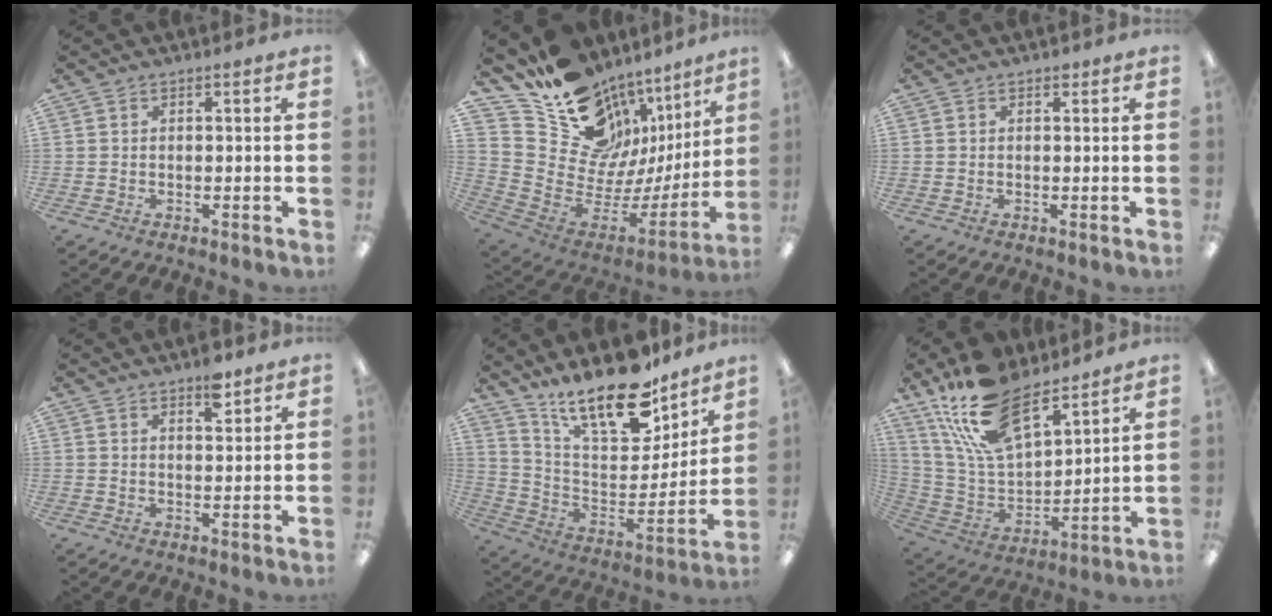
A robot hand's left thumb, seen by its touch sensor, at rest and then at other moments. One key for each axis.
{"total": 15.7, "fx": 10.7, "fy": 10.2, "fz": 5.4, "tx": -0.083, "ty": -0.110, "tz": 0.213}
{"total": 0.7, "fx": 0.5, "fy": 0.4, "fz": 0.2, "tx": -0.005, "ty": 0.002, "tz": 0.009}
{"total": 5.4, "fx": 3.7, "fy": 2.1, "fz": 3.2, "tx": -0.030, "ty": -0.023, "tz": 0.058}
{"total": 21.6, "fx": 16.8, "fy": 7.8, "fz": 11.0, "tx": -0.179, "ty": -0.117, "tz": 0.295}
{"total": 21.7, "fx": 15.7, "fy": 9.6, "fz": 11.4, "tx": -0.236, "ty": -0.083, "tz": 0.288}